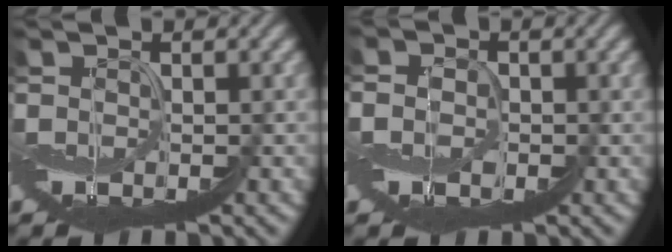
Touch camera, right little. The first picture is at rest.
{"total": 2.9, "force": [-0.7, 2.4, 1.5], "torque": [-0.001, 0.012, -0.039]}